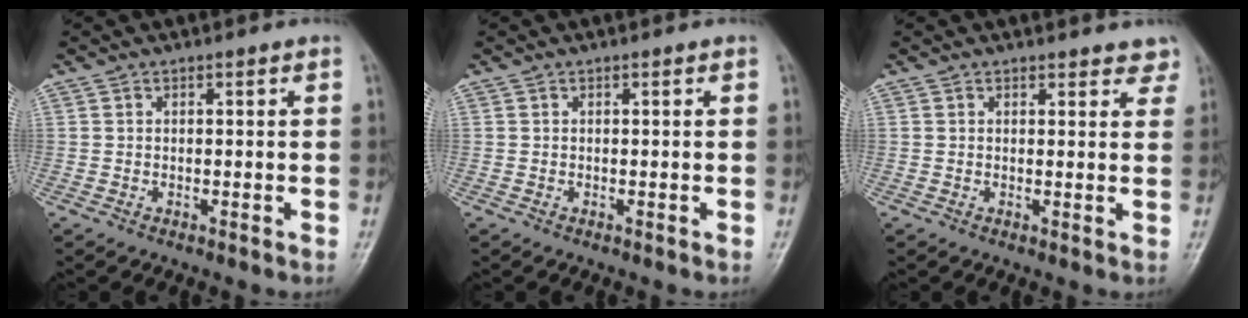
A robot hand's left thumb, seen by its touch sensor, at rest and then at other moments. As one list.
[{"total": 0.0}, {"total": 3.7, "force": [3.3, 1.5, 0.7], "torque": [0.026, -0.015, 0.024]}]